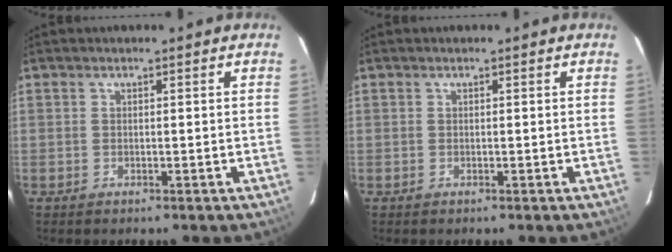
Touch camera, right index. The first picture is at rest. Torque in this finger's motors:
{"motor_torque": [0.00, 0.00, 0.00, 0.00]}